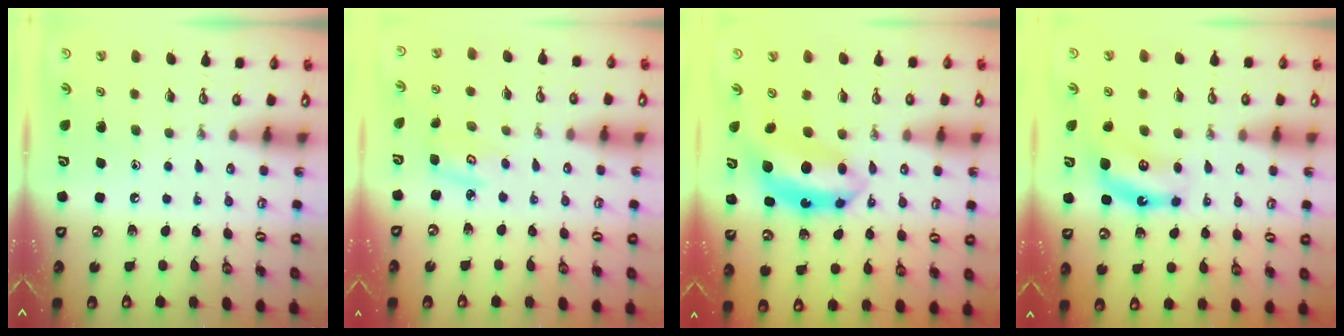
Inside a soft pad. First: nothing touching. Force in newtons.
{"total": 2.8, "press": 2.8, "slide": 0.2}
{"total": 8.2, "press": 8.2, "slide": 0.6}
{"total": 6.9, "press": 6.9, "slide": 0.5}